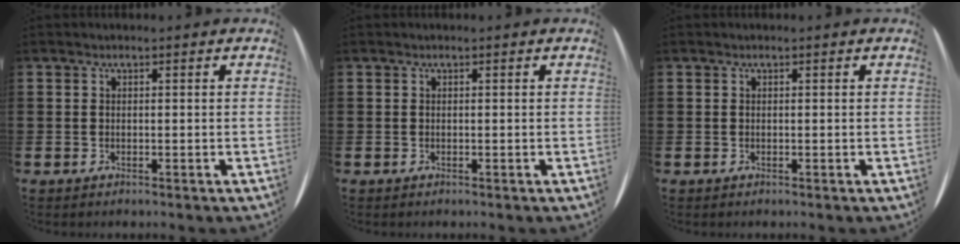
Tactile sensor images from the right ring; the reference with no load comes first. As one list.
[{"total": 0.0}, {"total": 0.0}]